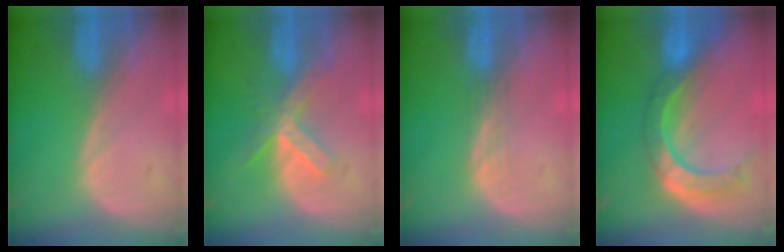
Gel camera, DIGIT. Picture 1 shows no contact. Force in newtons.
{"total": 5.3, "press": 5.3, "slide": 0.8}
{"total": 1.5, "press": 1.5, "slide": 0.3}
{"total": 8.5, "press": 7.2, "slide": 4.6}